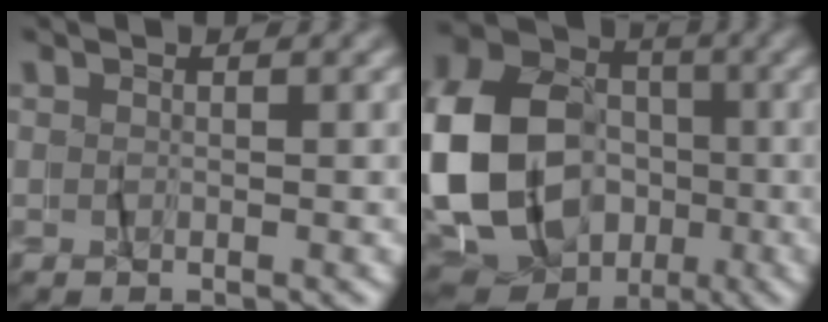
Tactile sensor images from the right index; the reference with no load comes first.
{"total": 18.5, "force": [-3.7, 16.2, 8.1], "torque": [-0.200, -0.059, -0.068]}